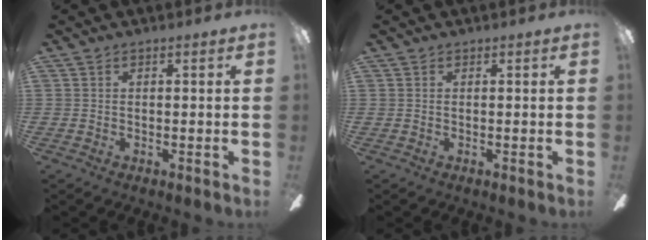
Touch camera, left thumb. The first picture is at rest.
{"total": 0.0}